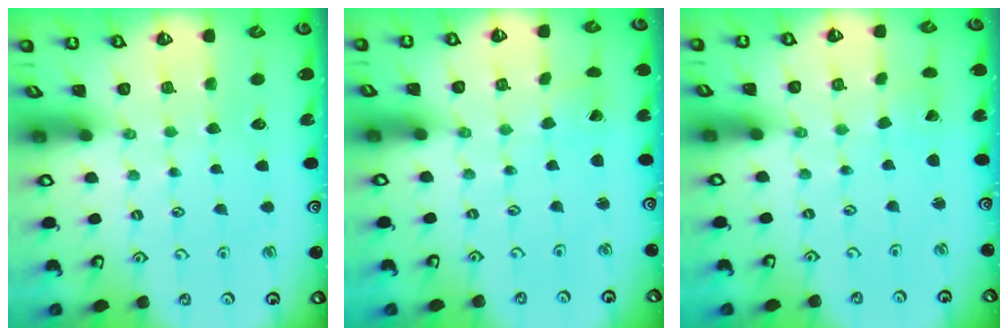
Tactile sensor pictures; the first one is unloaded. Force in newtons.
{"total": 0.8, "press": 0.7, "slide": 0.1}
{"total": 0.0}